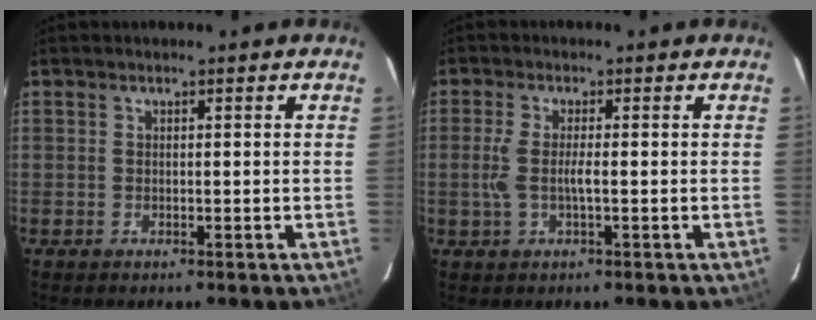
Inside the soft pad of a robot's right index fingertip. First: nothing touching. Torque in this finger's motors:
{"motor_torque": [0.40, -0.01, 0.22, 0.08]}